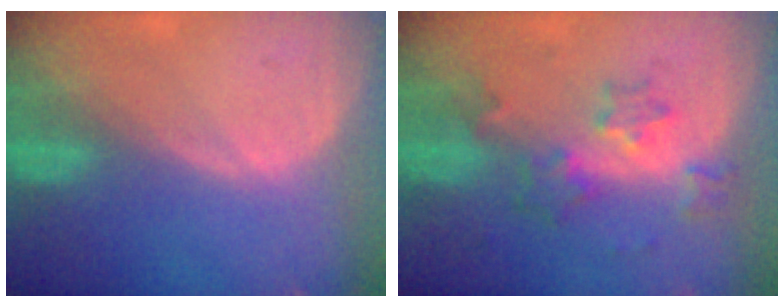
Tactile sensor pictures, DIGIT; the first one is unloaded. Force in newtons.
{"total": 6.1, "press": 5.6, "slide": 2.5}